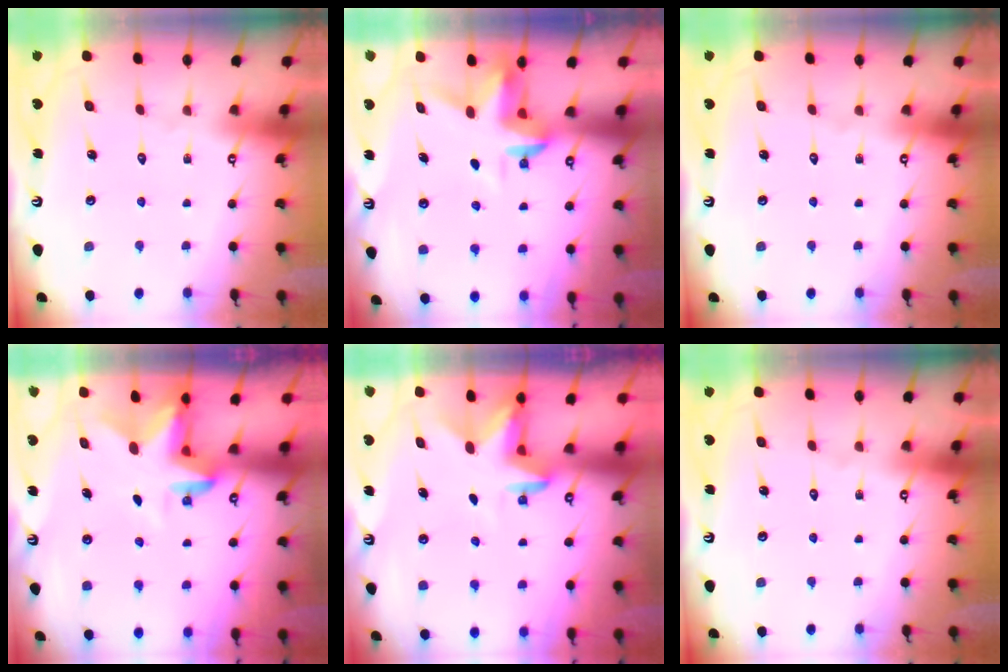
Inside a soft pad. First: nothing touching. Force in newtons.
{"total": 3.3, "press": 3.2, "slide": 0.5}
{"total": 0.0}
{"total": 3.0, "press": 3.0, "slide": 0.4}
{"total": 2.9, "press": 2.8, "slide": 0.7}
{"total": 0.0}